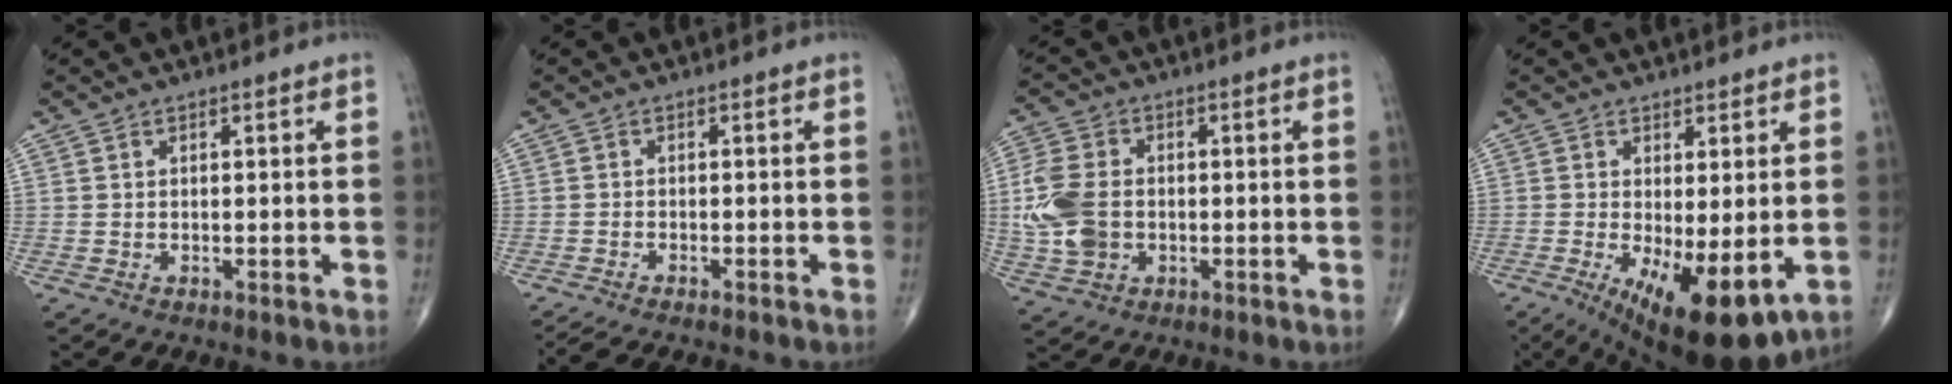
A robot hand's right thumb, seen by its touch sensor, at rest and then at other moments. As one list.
[{"total": 5.6, "force": [-4.9, 0.8, 2.5], "torque": [-0.044, 0.004, -0.079]}, {"total": 10.0, "force": [-0.7, 7.3, 6.8], "torque": [-0.150, 0.003, -0.016]}, {"total": 12.5, "force": [-3.4, 4.3, 11.2], "torque": [-0.171, -0.025, -0.037]}]